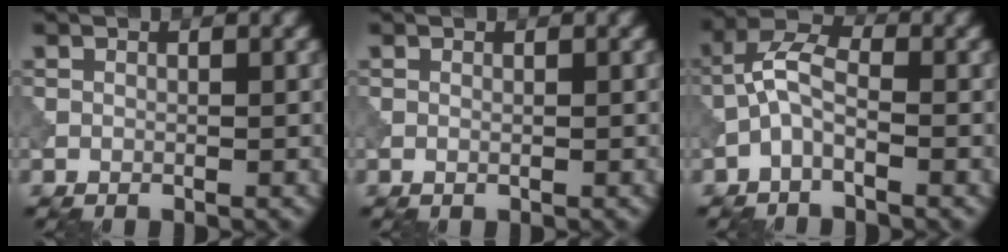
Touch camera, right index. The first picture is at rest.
{"total": 0.0}
{"total": 3.2, "force": [-1.3, 1.4, 2.6], "torque": [-0.056, 0.015, -0.037]}